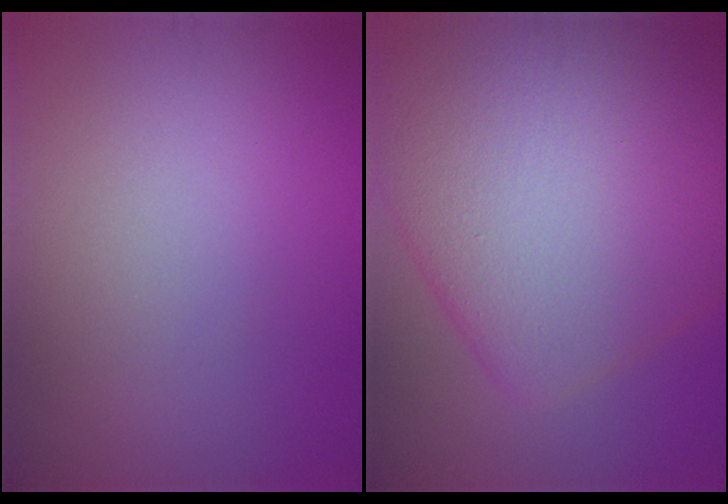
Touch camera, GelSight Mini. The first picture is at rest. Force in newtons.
{"total": 12.7, "press": 12.7, "slide": 0.2}